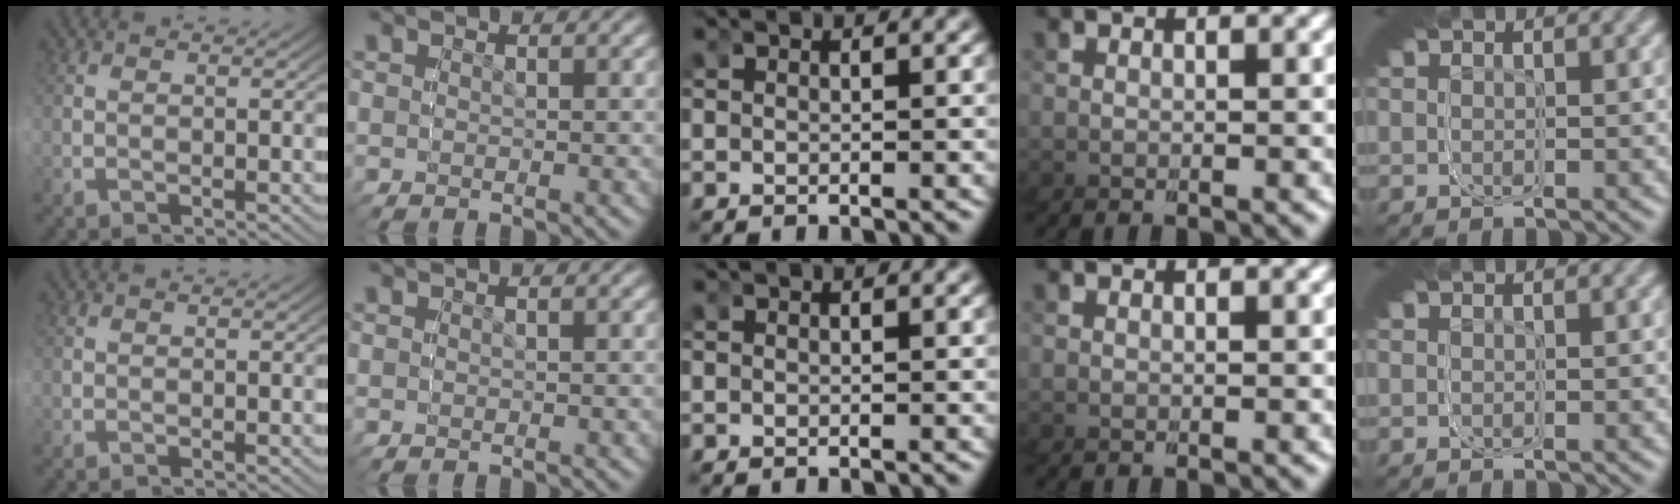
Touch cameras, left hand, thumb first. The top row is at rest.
{}